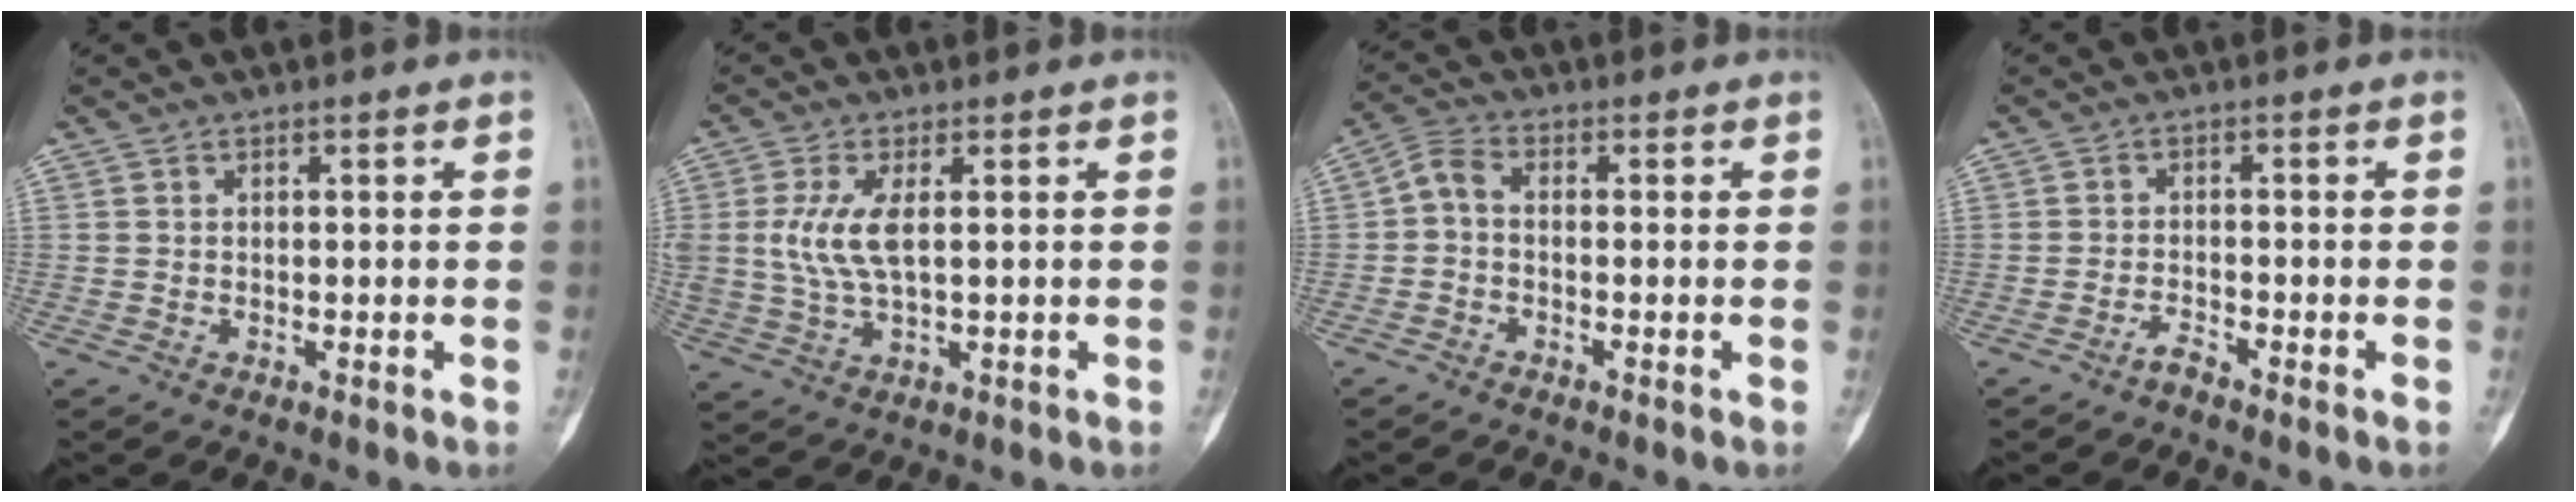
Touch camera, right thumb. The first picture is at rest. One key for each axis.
{"total": 7.6, "fx": 1.3, "fy": 3.0, "fz": 6.9, "tx": -0.168, "ty": -0.005, "tz": 0.032}
{"total": 3.6, "fx": -0.8, "fy": 2.1, "fz": 2.8, "tx": -0.057, "ty": 0.015, "tz": -0.028}
{"total": 1.9, "fx": -1.7, "fy": 0.2, "fz": 0.6, "tx": -0.012, "ty": 0.011, "tz": -0.035}